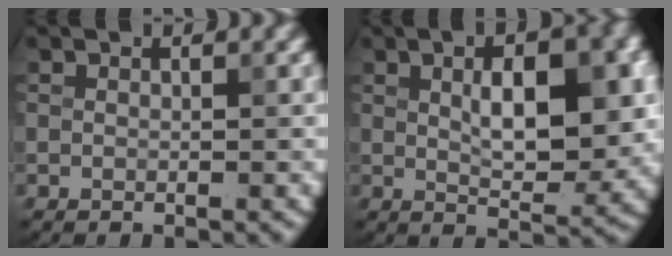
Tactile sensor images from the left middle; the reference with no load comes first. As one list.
[{"total": 7.4, "force": [1.1, 3.1, 6.6], "torque": [-0.097, 0.003, 0.026]}]